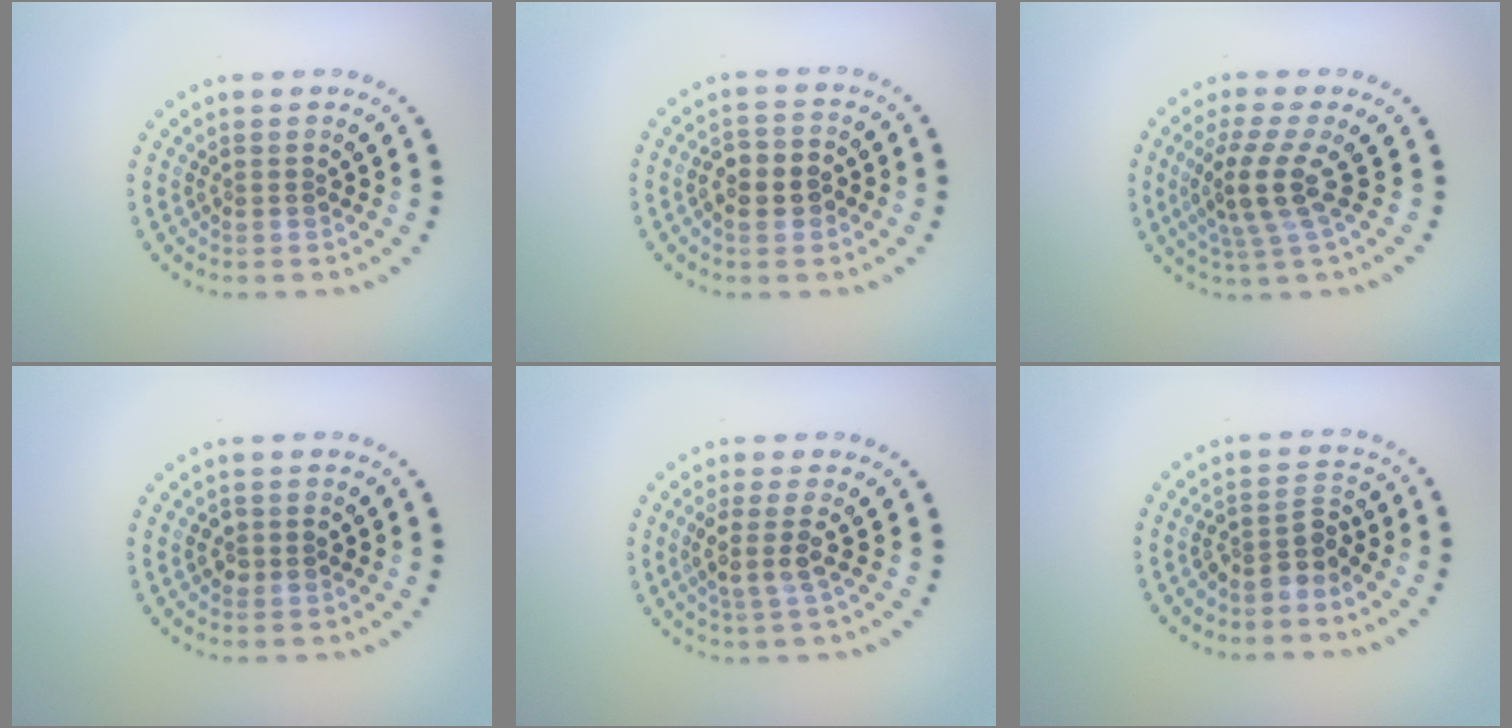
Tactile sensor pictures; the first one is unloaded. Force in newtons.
{"total": 3.0, "press": 2.9, "slide": 0.6}
{"total": 3.8, "press": 2.9, "slide": 2.5}
{"total": 1.3, "press": 1.3, "slide": 0.1}
{"total": 2.5, "press": 1.9, "slide": 1.6}
{"total": 2.5, "press": 1.9, "slide": 1.6}